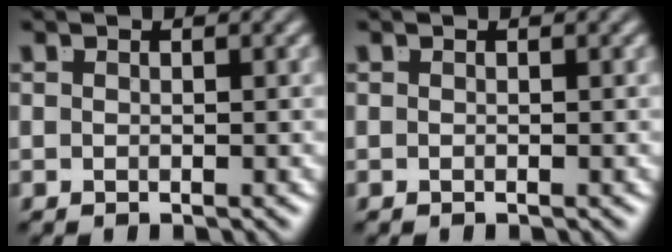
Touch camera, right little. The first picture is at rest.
{"total": 0.0}